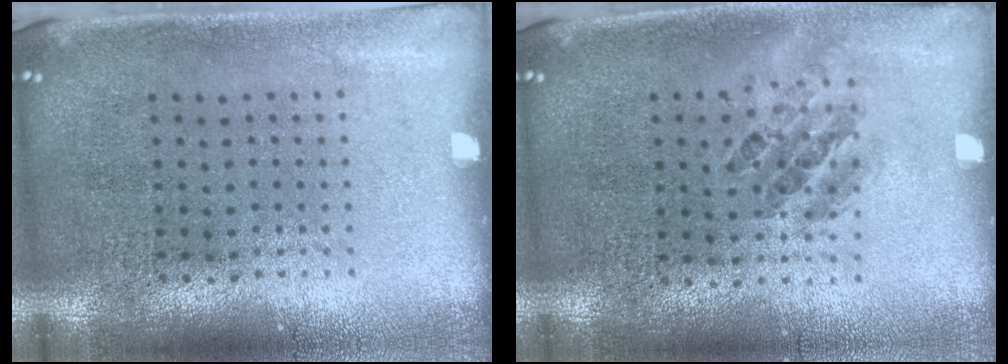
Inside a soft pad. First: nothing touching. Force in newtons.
{"total": 1.0, "press": 0.8, "slide": 0.6}